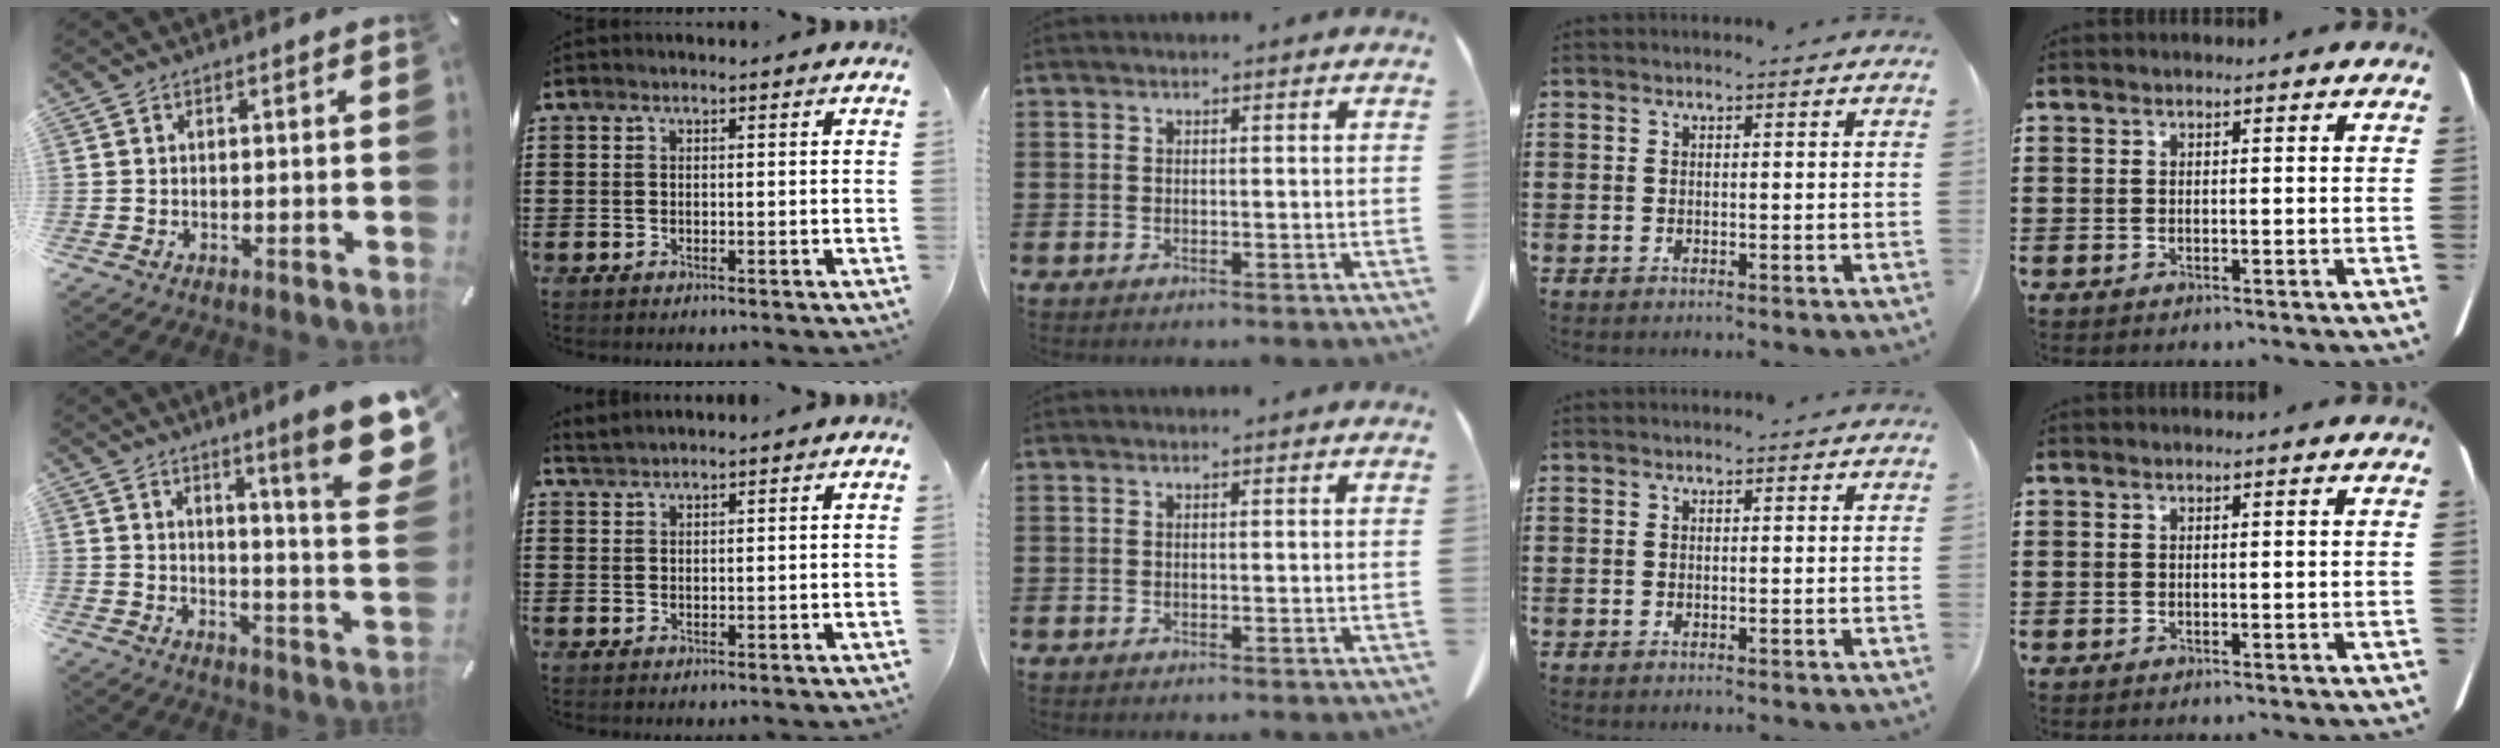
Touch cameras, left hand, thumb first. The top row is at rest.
{"thumb": {"total": 14.7, "force": [8.5, 1.9, 11.9], "torque": [-0.167, -0.070, 0.130]}, "index": {"total": 1.6, "force": [1.6, -0.2, 0.1], "torque": [-0.005, 0.002, 0.032]}}